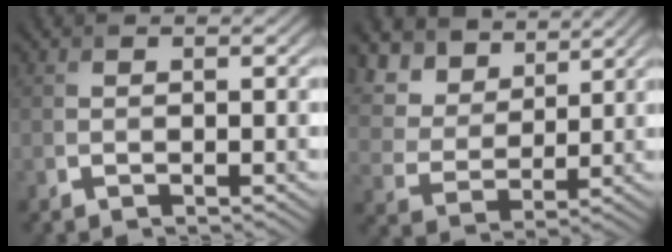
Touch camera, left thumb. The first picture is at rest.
{"total": 10.8, "force": [6.6, 6.8, 5.1], "torque": [-0.177, 0.007, 0.145]}